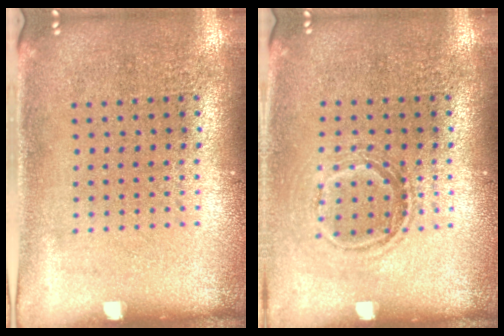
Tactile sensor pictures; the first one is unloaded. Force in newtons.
{"total": 1.1, "press": 1.0, "slide": 0.6}